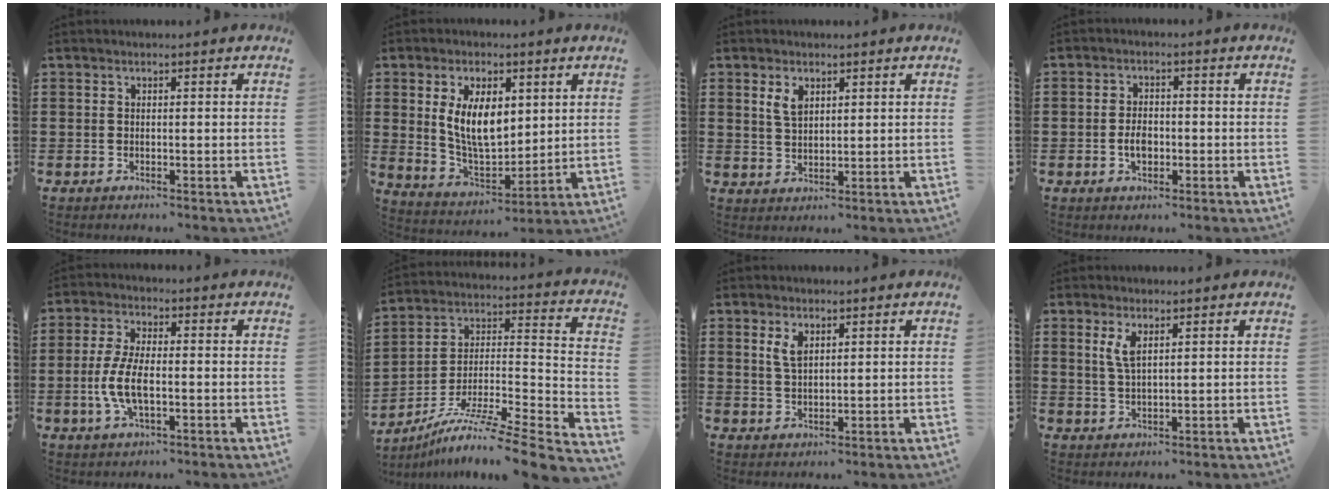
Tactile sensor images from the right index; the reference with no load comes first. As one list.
[{"total": 9.2, "force": [2.1, 5.0, 7.4], "torque": [-0.144, 0.004, 0.036]}, {"total": 3.1, "force": [1.7, 1.6, 2.0], "torque": [-0.046, 0.006, 0.031]}, {"total": 3.0, "force": [-0.8, 1.9, 2.2], "torque": [-0.044, 0.002, -0.015]}, {"total": 6.5, "force": [-1.3, 2.6, 5.8], "torque": [-0.130, -0.004, -0.030]}, {"total": 7.9, "force": [-5.9, 0.3, 5.3], "torque": [-0.093, -0.014, -0.120]}, {"total": 3.1, "force": [1.7, 1.4, 2.3], "torque": [-0.050, 0.005, 0.029]}, {"total": 3.5, "force": [1.7, 1.2, 2.8], "torque": [-0.060, 0.005, 0.030]}]